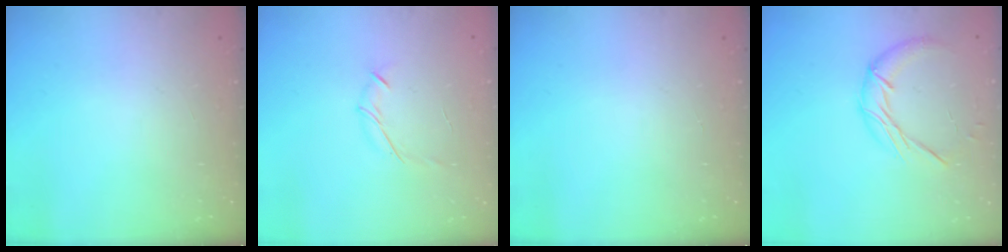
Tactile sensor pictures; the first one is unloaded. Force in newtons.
{"total": 5.3, "press": 5.1, "slide": 1.1}
{"total": 0.0}
{"total": 9.9, "press": 9.9, "slide": 0.3}